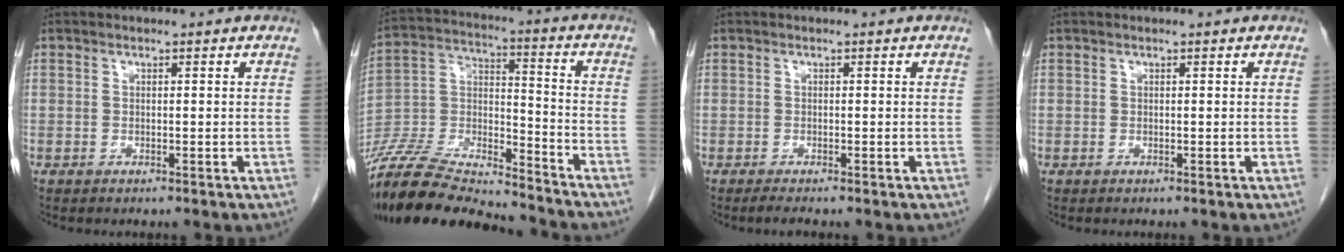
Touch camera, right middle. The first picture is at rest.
{"total": 21.1, "force": [-19.4, 3.1, 7.8], "torque": [-0.169, -0.003, -0.337]}
{"total": 1.5, "force": [-1.2, -0.3, 0.8], "torque": [-0.017, -0.005, -0.023]}
{"total": 0.0}